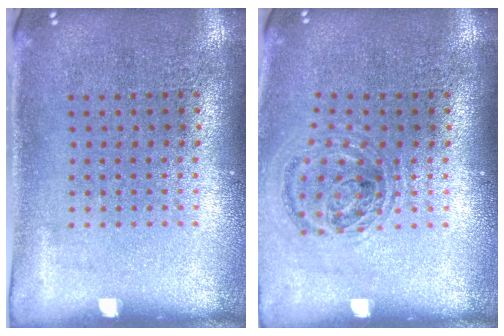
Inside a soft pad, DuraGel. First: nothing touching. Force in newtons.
{"total": 0.9, "press": 0.9, "slide": 0.2}